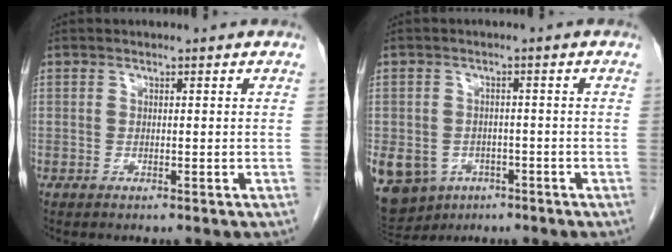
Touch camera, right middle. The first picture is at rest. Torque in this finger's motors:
{"motor_torque": [1.52, -0.62, 1.05, 0.21]}